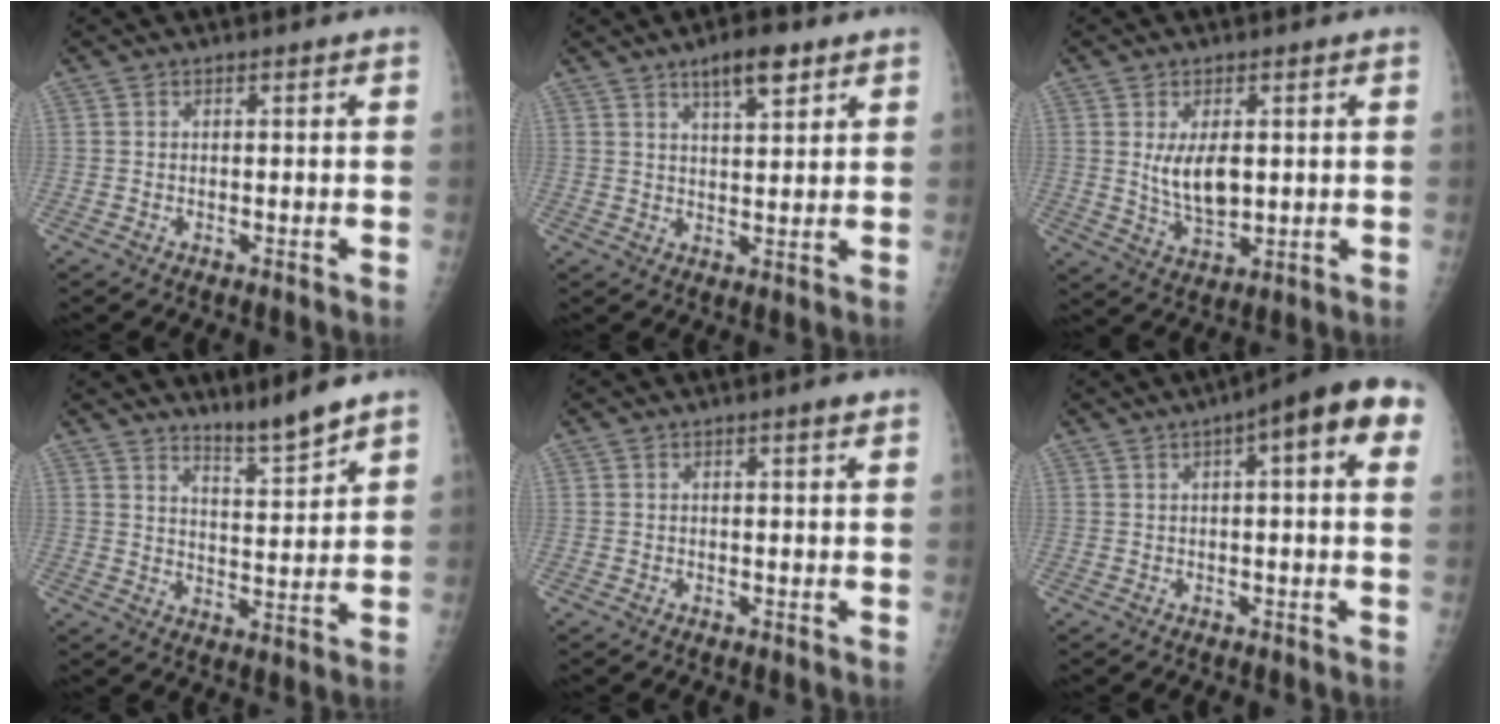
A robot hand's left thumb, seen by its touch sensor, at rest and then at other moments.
{"total": 6.7, "force": [4.3, 2.2, 4.6], "torque": [-0.063, -0.022, 0.067]}
{"total": 7.5, "force": [1.2, 4.1, 6.2], "torque": [-0.097, -0.017, 0.032]}
{"total": 6.1, "force": [5.5, -0.2, 2.6], "torque": [-0.040, -0.053, 0.098]}
{"total": 1.0, "force": [0.6, 0.0, 0.8], "torque": [-0.011, -0.001, 0.007]}
{"total": 10.1, "force": [3.2, 3.2, 9.1], "torque": [-0.099, 0.020, 0.029]}